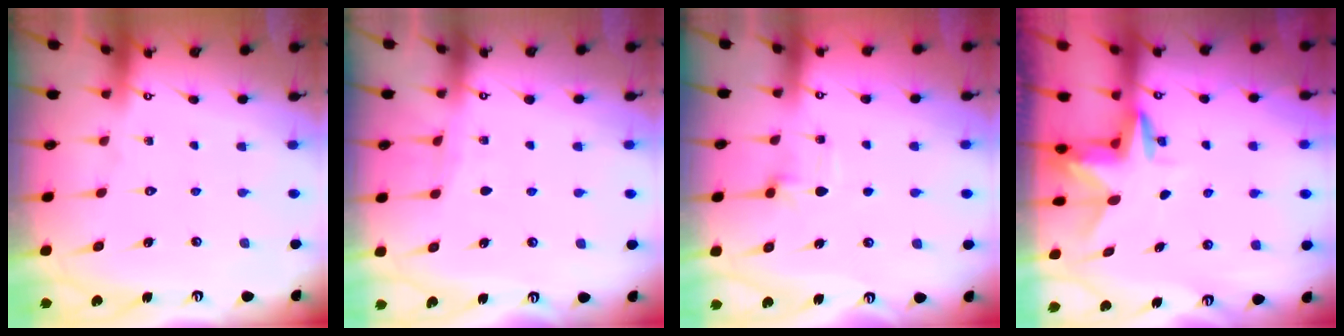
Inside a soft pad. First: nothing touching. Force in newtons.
{"total": 4.4, "press": 4.4, "slide": 0.6}
{"total": 5.5, "press": 5.4, "slide": 0.9}
{"total": 3.2, "press": 3.2, "slide": 0.2}